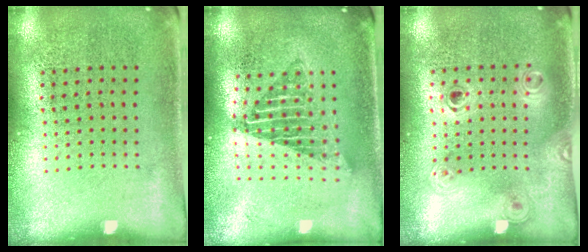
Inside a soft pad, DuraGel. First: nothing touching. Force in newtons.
{"total": 1.7, "press": 1.4, "slide": 0.9}
{"total": 1.2, "press": 1.0, "slide": 0.6}